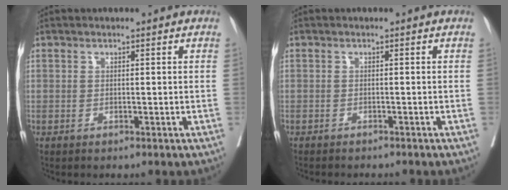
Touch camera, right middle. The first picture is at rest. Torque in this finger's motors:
{"motor_torque": [0.67, -0.95, 0.08, 0.02]}